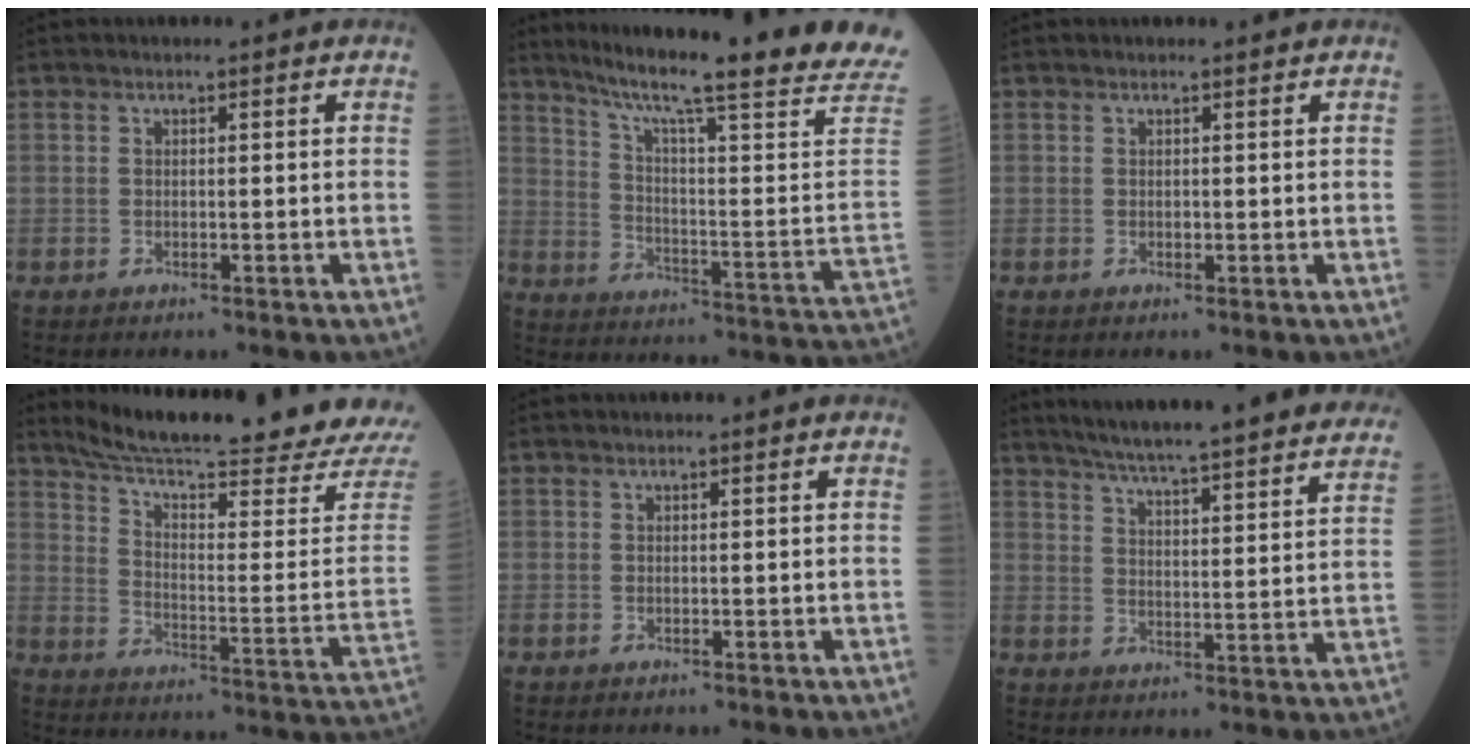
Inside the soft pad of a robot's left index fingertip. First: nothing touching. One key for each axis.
{"total": 27.6, "fx": 22.9, "fy": 0.1, "fz": 15.3, "tx": -0.241, "ty": -0.075, "tz": 0.297}
{"total": 0.9, "fx": 0.6, "fy": 0.6, "fz": 0.1, "tx": 0.000, "ty": 0.003, "tz": 0.008}
{"total": 24.8, "fx": 23.0, "fy": -1.2, "fz": 9.1, "tx": -0.152, "ty": -0.093, "tz": 0.312}
{"total": 0.0}
{"total": 30.8, "fx": 27.7, "fy": 2.7, "fz": 13.2, "tx": -0.204, "ty": -0.041, "tz": 0.352}